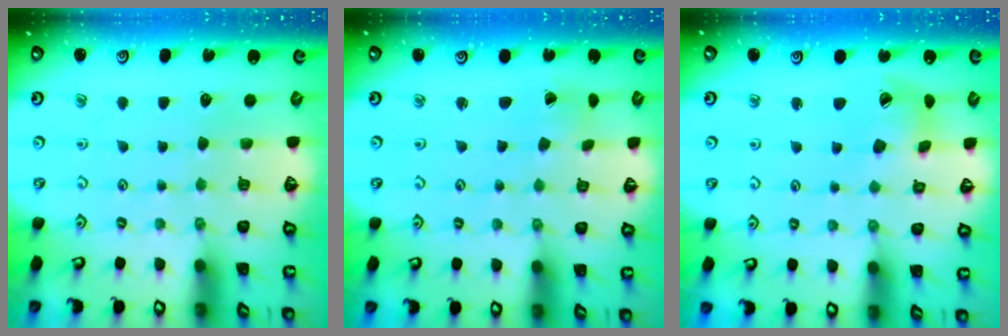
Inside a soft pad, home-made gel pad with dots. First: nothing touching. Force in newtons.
{"total": 0.7, "press": 0.7, "slide": 0.1}
{"total": 8.1, "press": 8.0, "slide": 1.1}